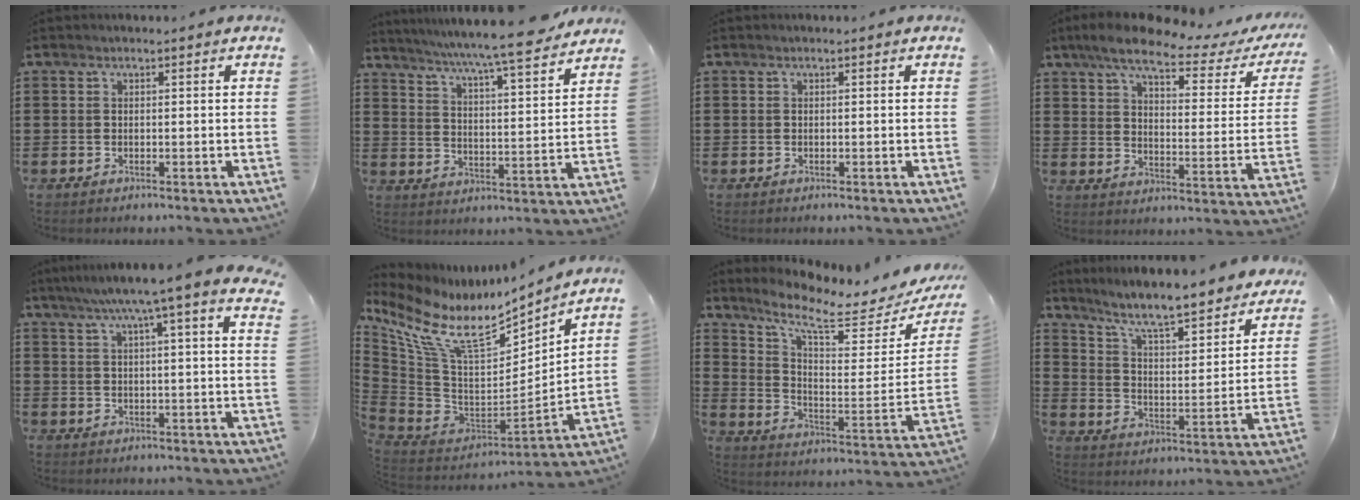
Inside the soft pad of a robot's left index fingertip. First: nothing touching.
{"total": 6.9, "force": [6.3, -0.8, 2.8], "torque": [-0.077, -0.049, 0.102]}
{"total": 0.0}
{"total": 8.7, "force": [6.6, 1.4, 5.5], "torque": [-0.125, -0.026, 0.109]}
{"total": 6.5, "force": [5.1, 0.1, 4.1], "torque": [-0.093, -0.015, 0.086]}
{"total": 13.0, "force": [8.1, 4.9, 8.8], "torque": [-0.219, -0.060, 0.136]}
{"total": 7.5, "force": [5.9, 1.5, 4.4], "torque": [-0.109, -0.047, 0.095]}
{"total": 7.5, "force": [6.6, 0.1, 3.7], "torque": [-0.098, -0.051, 0.105]}